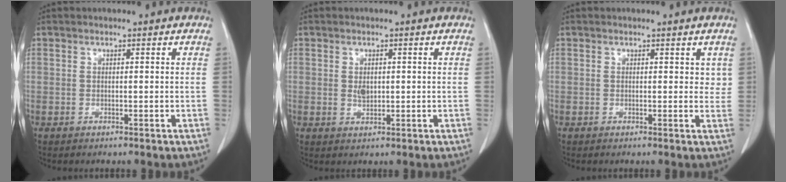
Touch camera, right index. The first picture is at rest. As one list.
[{"total": 1.9, "force": [0.2, 1.1, 1.5], "torque": [-0.026, -0.003, 0.006]}, {"total": 1.8, "force": [0.9, 1.3, 0.9], "torque": [0.002, 0.001, 0.008]}]